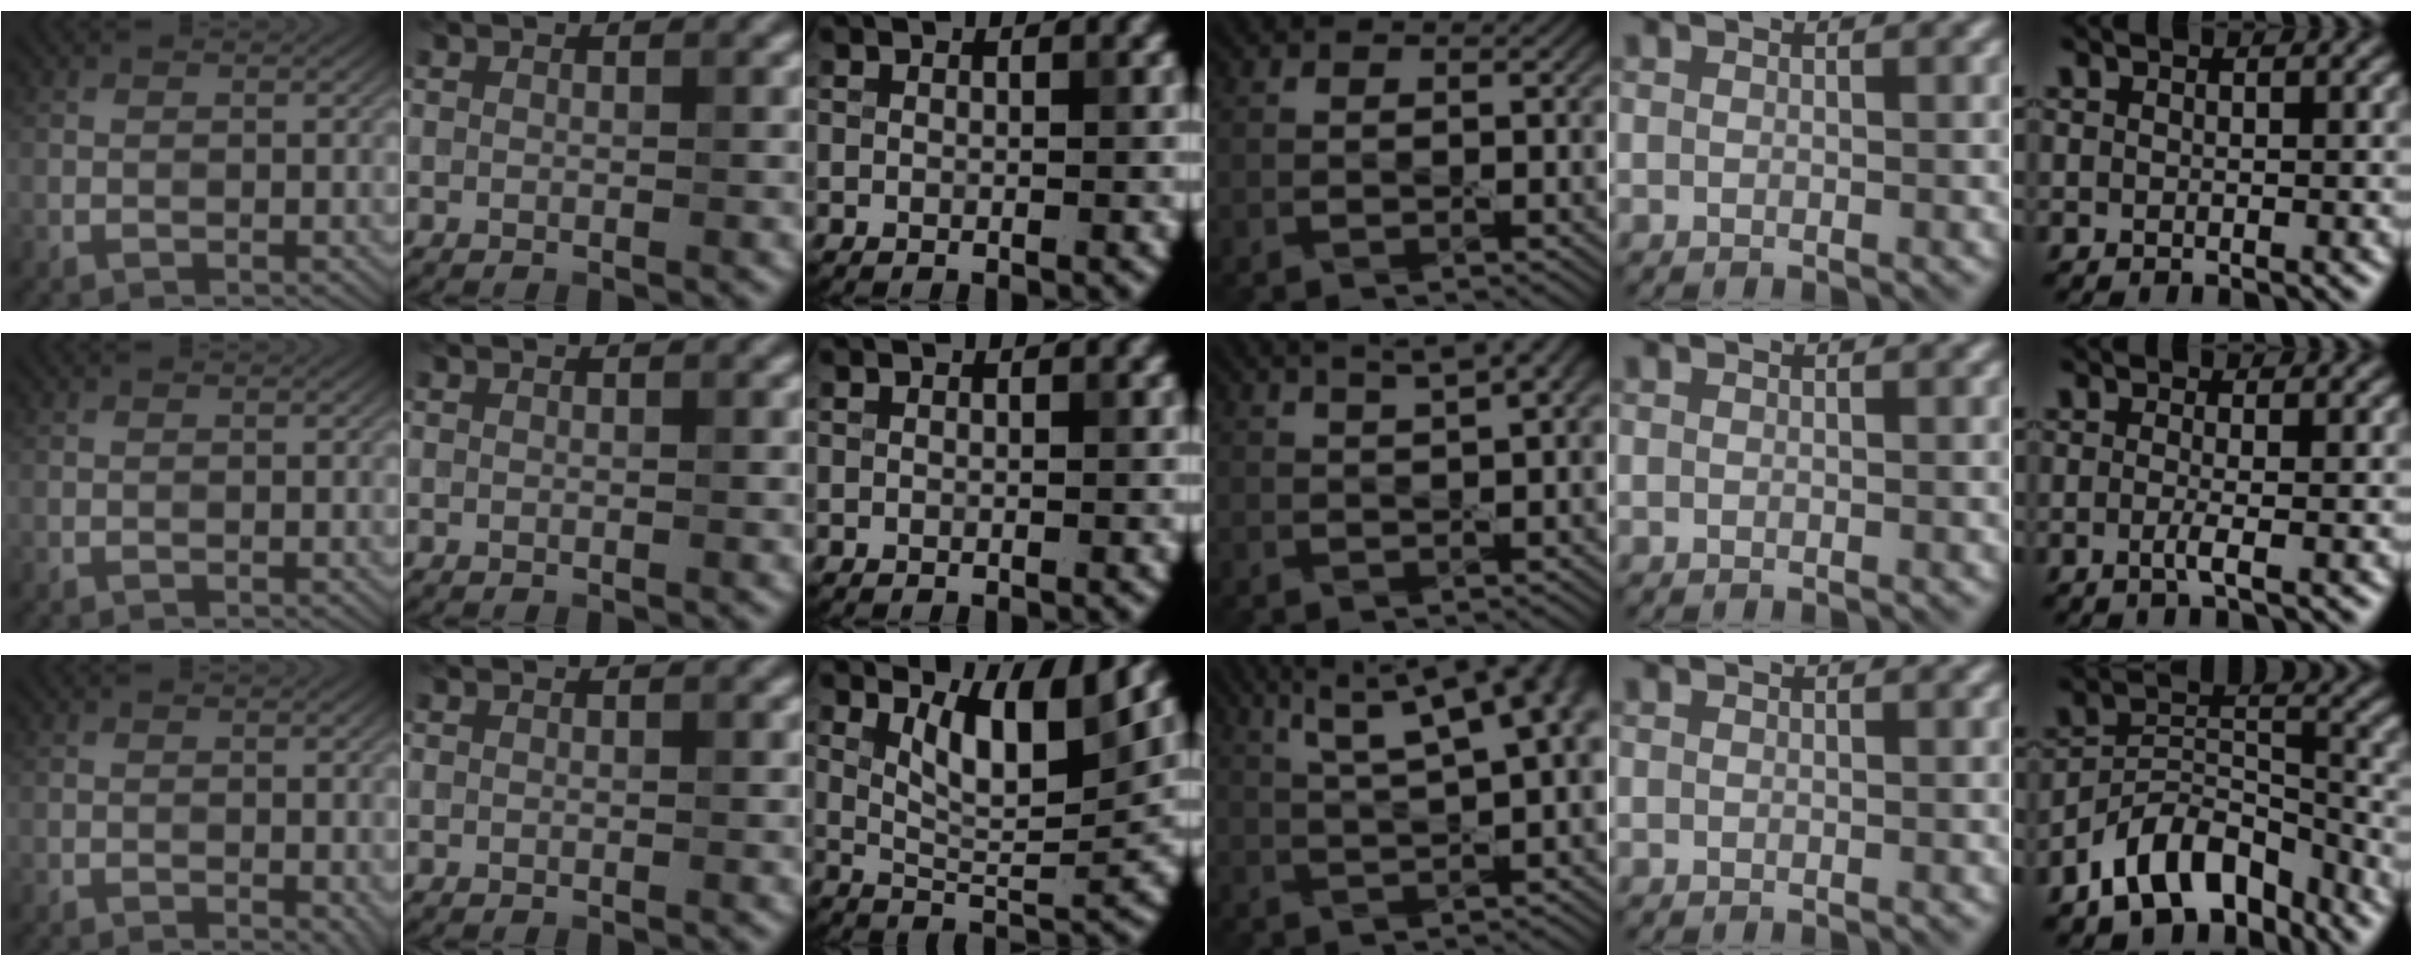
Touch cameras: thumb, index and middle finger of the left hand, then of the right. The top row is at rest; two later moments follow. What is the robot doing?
{"motion": "pour", "object": "sugar"}